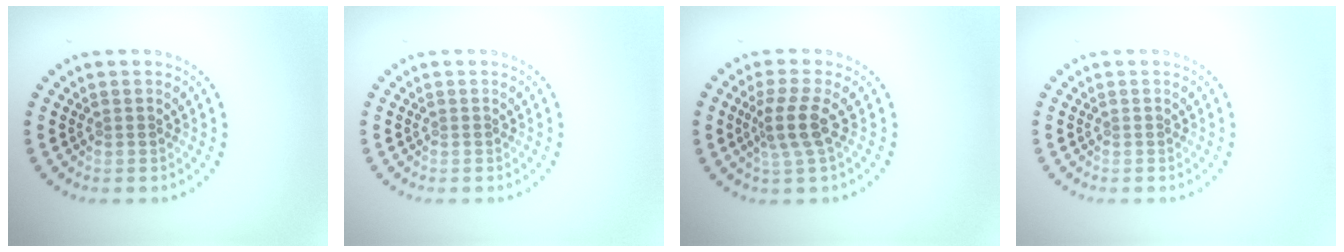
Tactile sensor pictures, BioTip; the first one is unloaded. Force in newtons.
{"total": 0.0}
{"total": 3.0, "press": 2.2, "slide": 1.9}
{"total": 0.0}